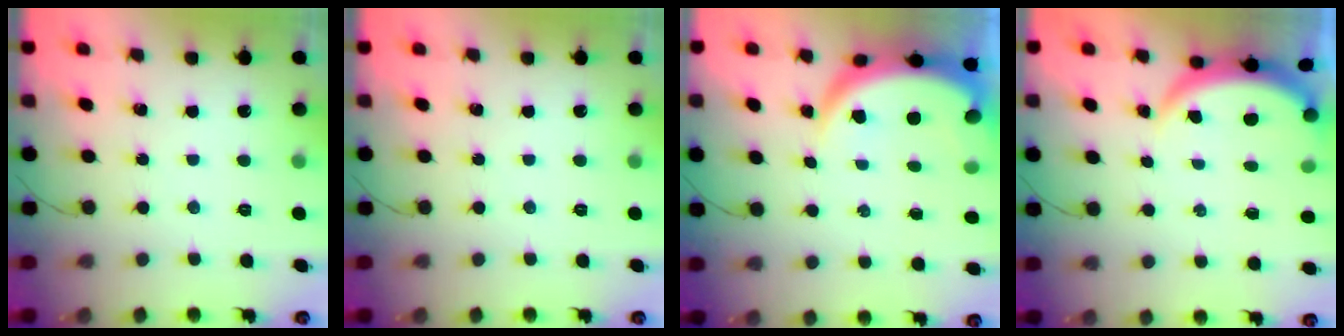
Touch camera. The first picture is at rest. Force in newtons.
{"total": 0.0}
{"total": 8.4, "press": 8.4, "slide": 1.0}
{"total": 4.0, "press": 4.0, "slide": 0.2}